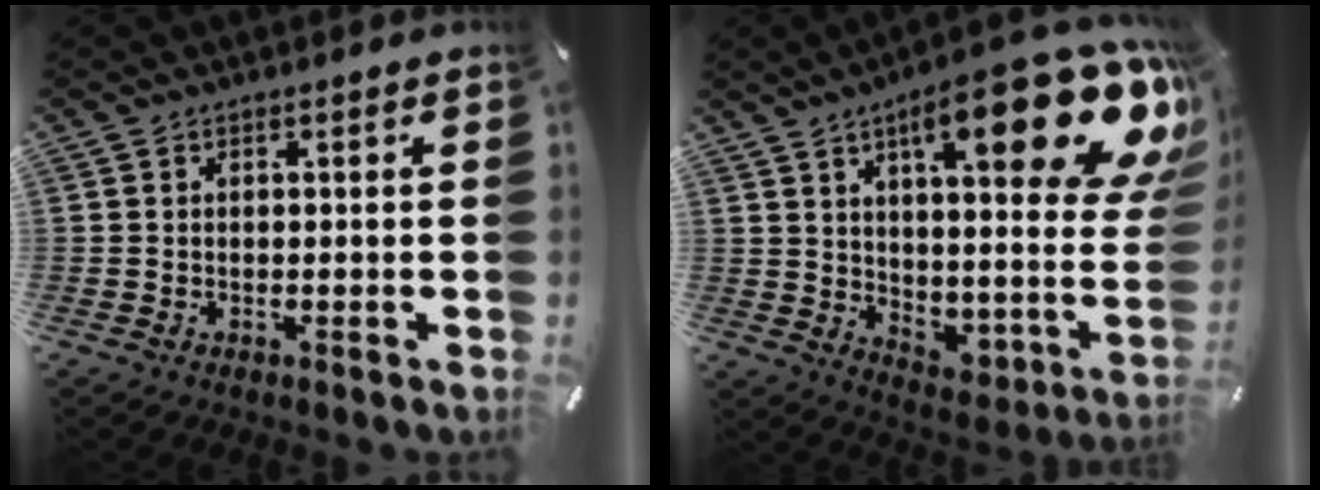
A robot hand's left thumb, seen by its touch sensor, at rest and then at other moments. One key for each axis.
{"total": 24.9, "fx": 13.4, "fy": 10.1, "fz": 18.5, "tx": -0.234, "ty": -0.101, "tz": 0.222}